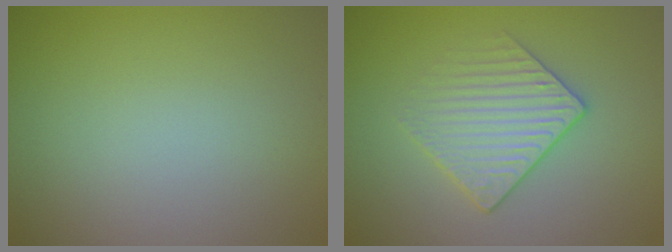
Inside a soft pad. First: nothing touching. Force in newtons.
{"total": 3.1, "press": 2.9, "slide": 1.1}